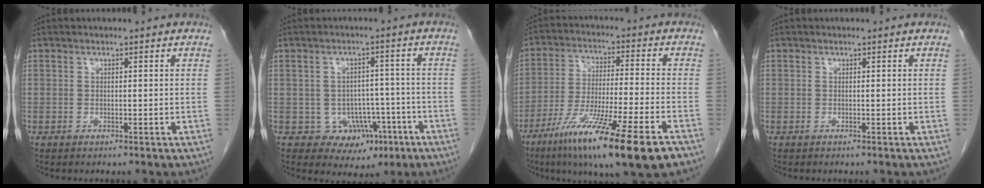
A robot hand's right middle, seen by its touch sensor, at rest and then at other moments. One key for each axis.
{"total": 7.1, "fx": -2.9, "fy": 6.0, "fz": 2.4, "tx": -0.017, "ty": 0.022, "tz": -0.026}
{"total": 18.6, "fx": -11.1, "fy": 0.5, "fz": 14.8, "tx": -0.230, "ty": -0.053, "tz": -0.188}
{"total": 0.0}